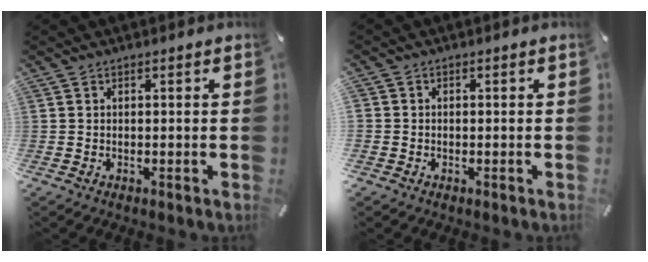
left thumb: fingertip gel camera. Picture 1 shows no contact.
{"total": 2.9, "force": [0.1, 2.9, -0.4], "torque": [0.013, 0.005, 0.000]}